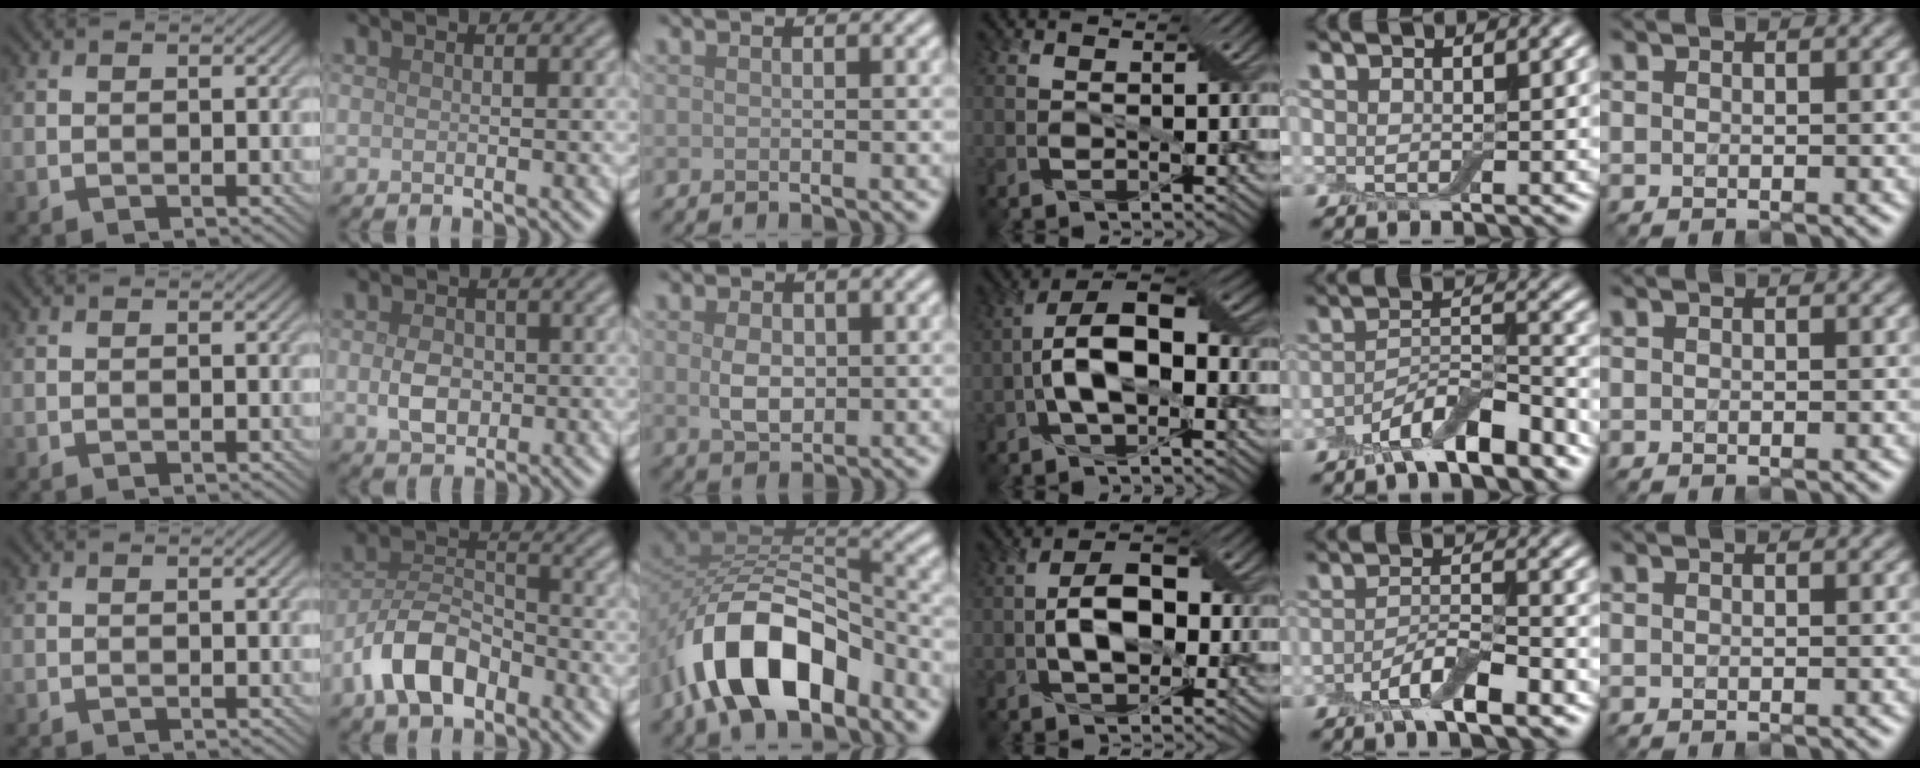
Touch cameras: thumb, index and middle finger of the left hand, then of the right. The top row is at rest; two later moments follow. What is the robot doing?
{"motion": "fold", "object": "apron"}